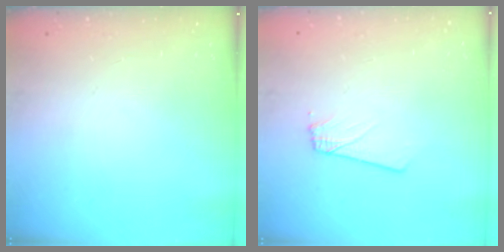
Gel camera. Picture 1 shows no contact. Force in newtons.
{"total": 2.4, "press": 2.4, "slide": 0.3}